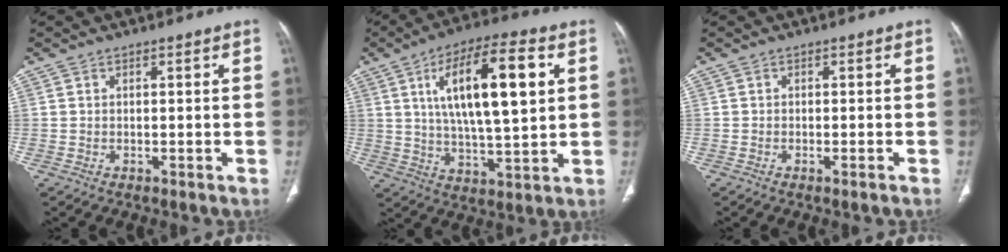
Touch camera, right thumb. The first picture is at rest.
{"total": 18.7, "force": [5.2, 6.1, 17.0], "torque": [-0.278, -0.002, 0.087]}
{"total": 1.0, "force": [-0.6, 0.0, 0.8], "torque": [-0.018, -0.002, -0.009]}